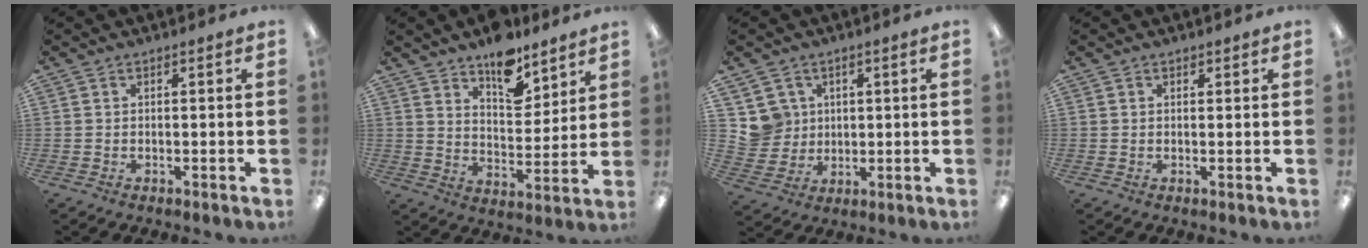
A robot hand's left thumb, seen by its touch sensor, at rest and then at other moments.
{"total": 10.8, "force": [8.7, 4.7, 4.3], "torque": [-0.051, -0.060, 0.155]}
{"total": 6.9, "force": [2.8, 6.3, -0.1], "torque": [-0.007, -0.004, 0.057]}
{"total": 0.7, "force": [0.5, 0.5, 0.1], "torque": [0.006, -0.002, 0.008]}